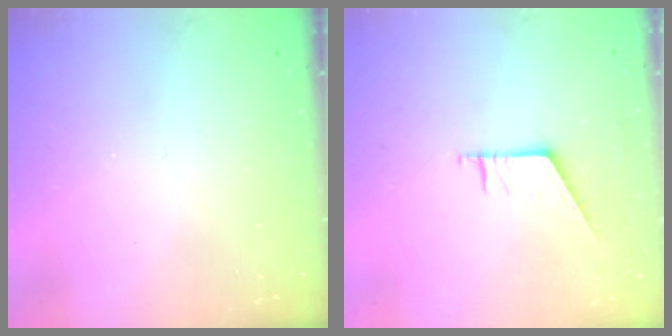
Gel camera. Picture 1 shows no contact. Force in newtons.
{"total": 4.4, "press": 4.4, "slide": 0.5}